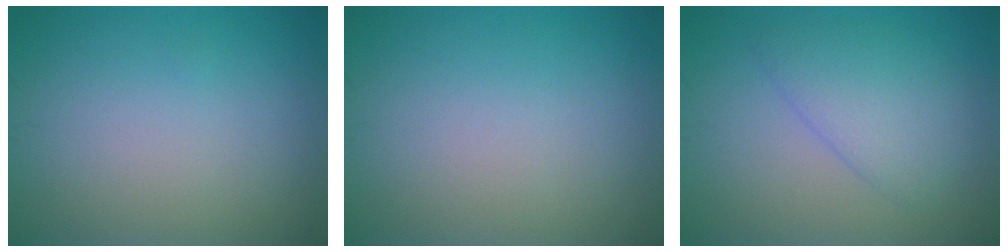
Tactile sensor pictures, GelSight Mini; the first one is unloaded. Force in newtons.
{"total": 0.0}
{"total": 3.6, "press": 3.6, "slide": 0.3}